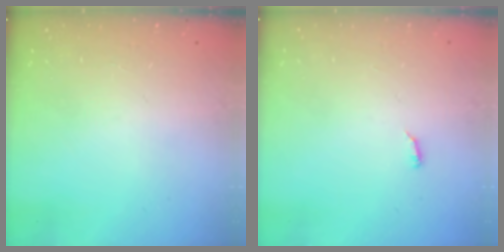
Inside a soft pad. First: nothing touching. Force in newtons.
{"total": 3.4, "press": 3.4, "slide": 0.5}